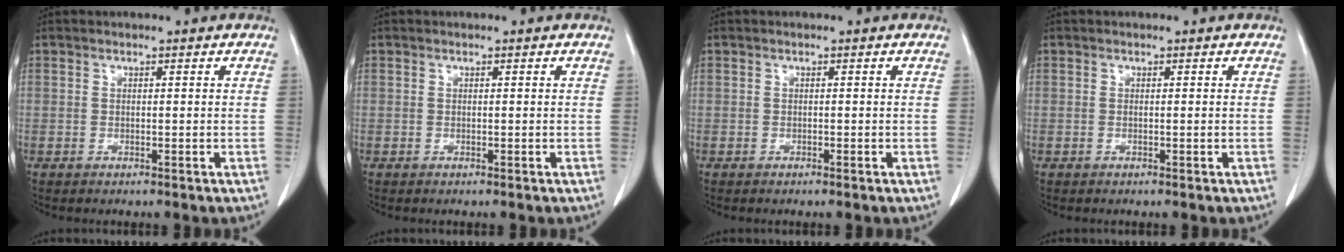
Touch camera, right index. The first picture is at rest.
{"total": 0.0}
{"total": 0.0}
{"total": 0.0}